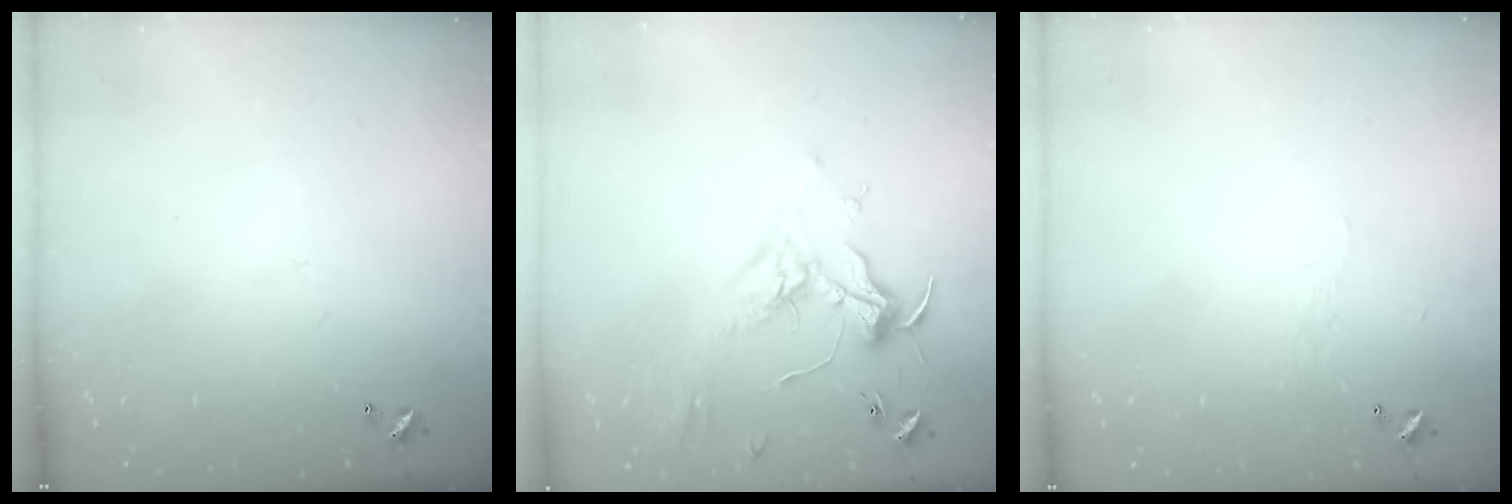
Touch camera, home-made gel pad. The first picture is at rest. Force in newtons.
{"total": 2.0, "press": 1.8, "slide": 0.7}
{"total": 2.0, "press": 1.9, "slide": 0.4}